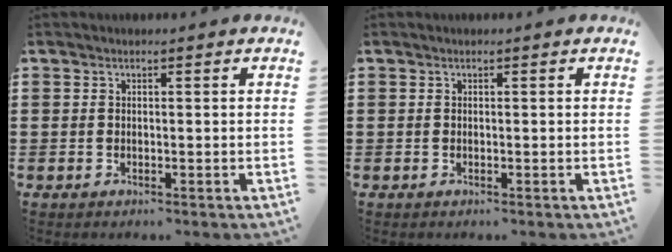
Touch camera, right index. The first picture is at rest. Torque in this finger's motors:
{"motor_torque": [-0.33, 1.81, 0.00, 0.00]}